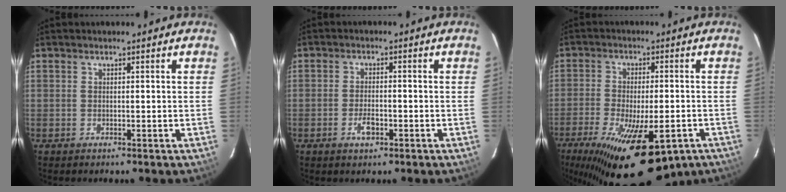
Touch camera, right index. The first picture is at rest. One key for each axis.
{"total": 3.5, "fx": -1.6, "fy": 1.6, "fz": 2.6, "tx": -0.053, "ty": 0.001, "tz": -0.027}
{"total": 22.7, "fx": -13.5, "fy": 9.0, "fz": 16.0, "tx": -0.303, "ty": -0.055, "tz": -0.195}